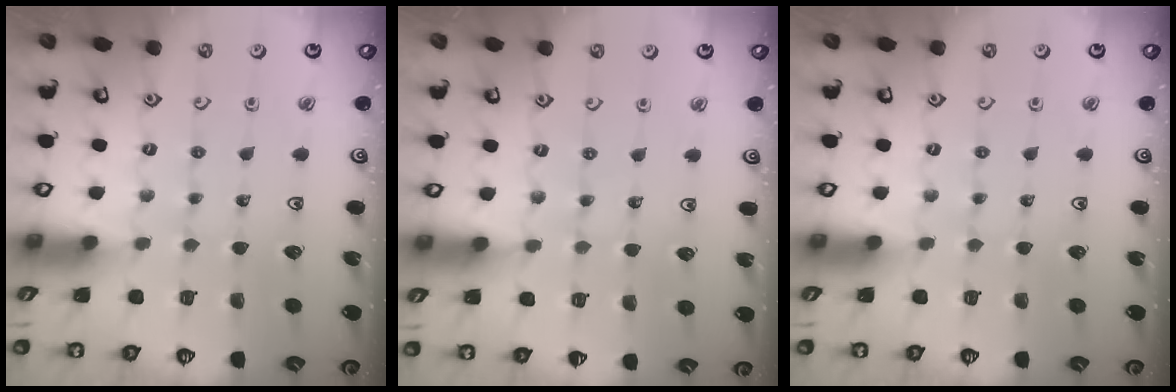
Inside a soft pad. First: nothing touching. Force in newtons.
{"total": 3.0, "press": 2.9, "slide": 0.6}
{"total": 0.0}